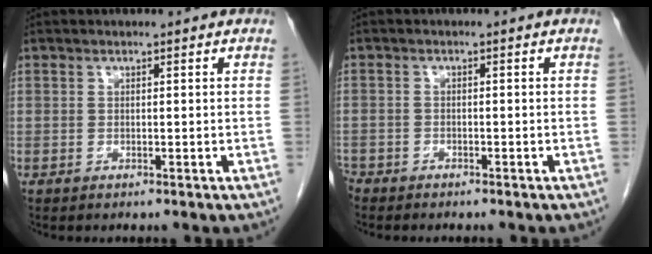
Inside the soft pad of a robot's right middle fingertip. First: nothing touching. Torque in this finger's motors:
{"motor_torque": [1.16, -0.98, 0.31, -0.07]}